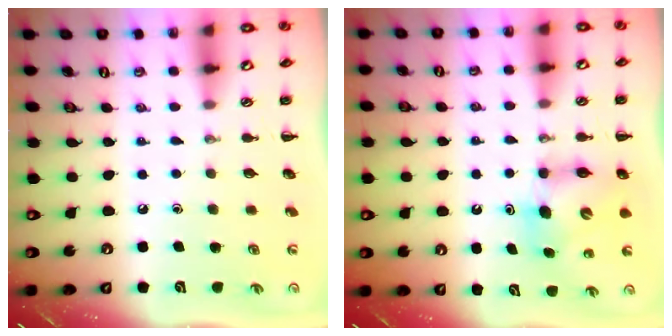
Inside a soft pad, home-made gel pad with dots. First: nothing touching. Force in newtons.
{"total": 6.7, "press": 6.7, "slide": 0.6}